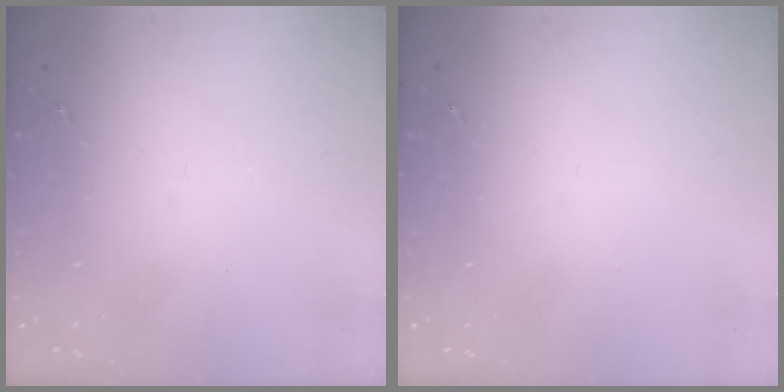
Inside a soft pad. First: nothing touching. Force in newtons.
{"total": 0.0}